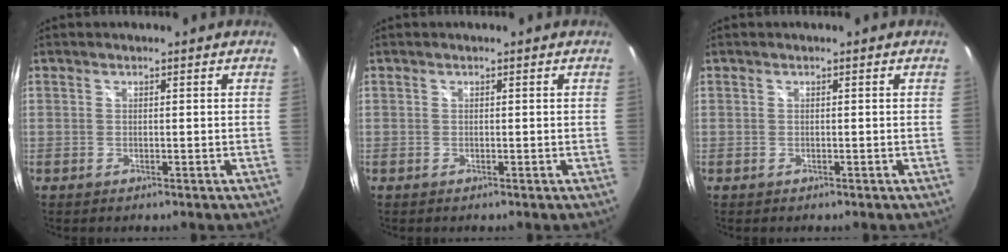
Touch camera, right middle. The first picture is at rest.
{"total": 0.0}
{"total": 0.0}